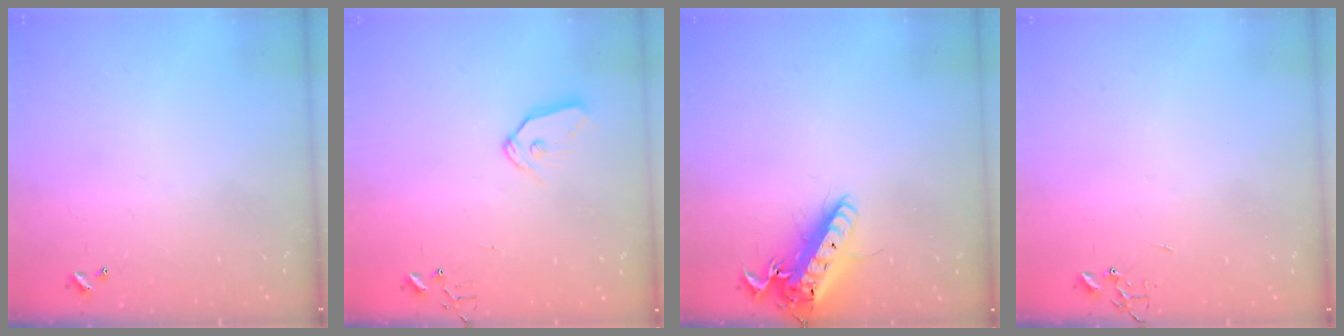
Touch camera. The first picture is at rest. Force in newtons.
{"total": 8.4, "press": 8.4, "slide": 0.5}
{"total": 18.2, "press": 18.0, "slide": 3.0}
{"total": 0.0}